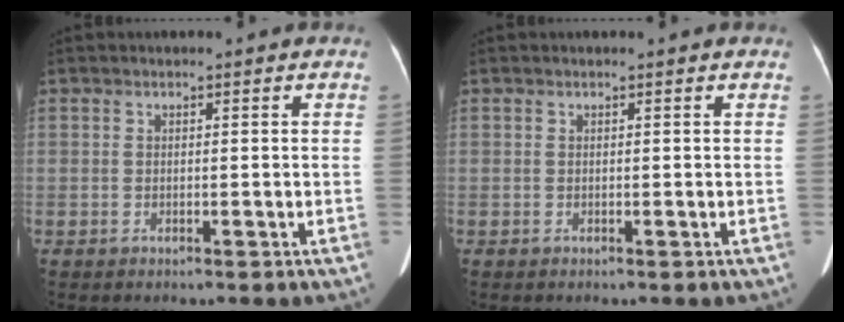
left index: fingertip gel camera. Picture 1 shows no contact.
{"total": 0.0}